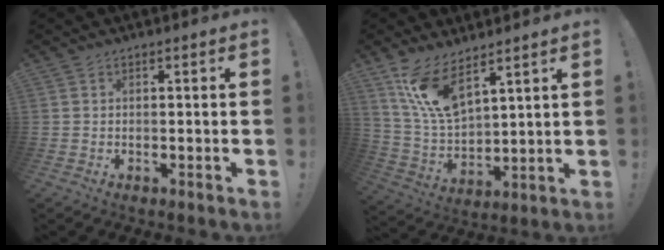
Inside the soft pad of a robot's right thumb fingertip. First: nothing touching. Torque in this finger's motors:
{"motor_torque": [1.67, 1.77, 0.42, 0.45, 0.11]}